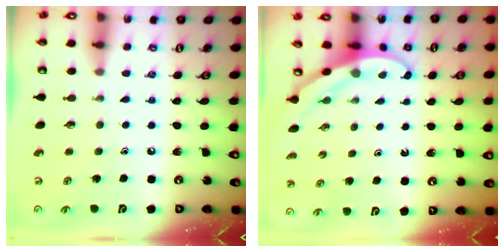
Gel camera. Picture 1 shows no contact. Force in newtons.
{"total": 3.3, "press": 3.3, "slide": 0.2}